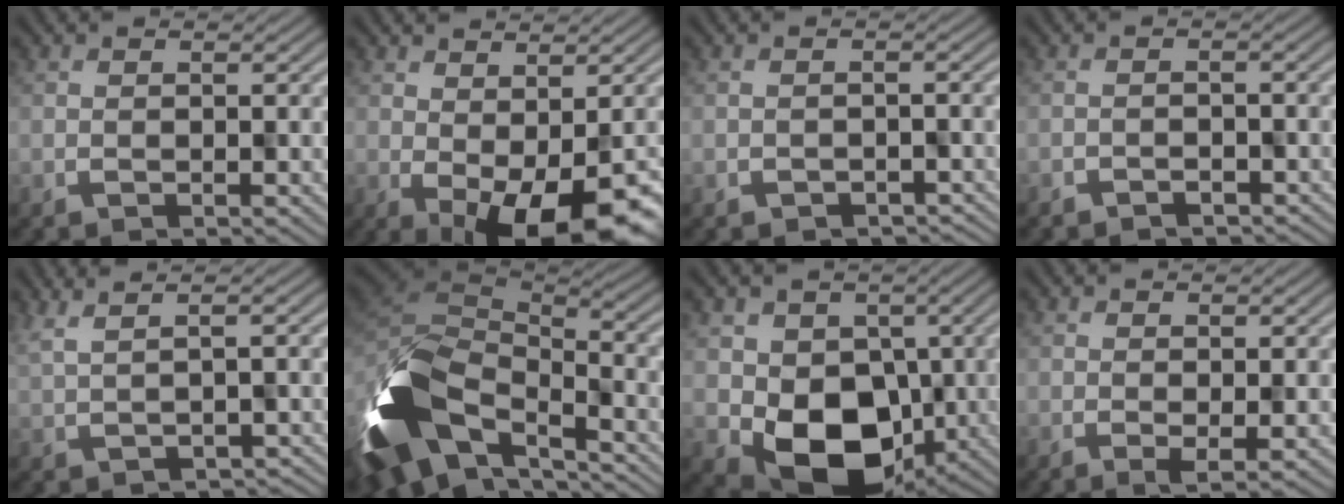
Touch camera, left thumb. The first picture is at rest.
{"total": 9.7, "force": [-2.7, 5.0, 7.8], "torque": [-0.101, -0.041, -0.011]}
{"total": 1.6, "force": [-1.4, 0.7, -0.1], "torque": [-0.002, -0.006, -0.011]}
{"total": 1.7, "force": [-1.6, 0.3, -0.3], "torque": [0.000, -0.005, -0.020]}
{"total": 4.1, "force": [2.4, 1.6, 2.9], "torque": [-0.050, 0.012, 0.041]}
{"total": 14.9, "force": [-5.3, 9.4, 10.3], "torque": [-0.270, -0.051, -0.066]}
{"total": 10.2, "force": [-1.3, 8.3, 5.7], "torque": [-0.099, -0.039, -0.013]}
{"total": 2.3, "force": [-0.6, 0.5, 2.1], "torque": [-0.036, -0.001, 0.004]}